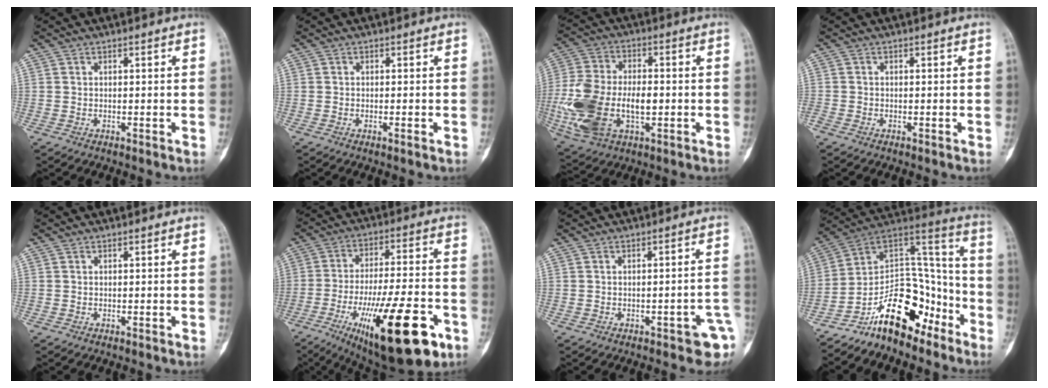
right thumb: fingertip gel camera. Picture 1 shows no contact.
{"total": 1.0, "force": [-0.4, 0.1, 0.9], "torque": [-0.018, 0.000, -0.005]}
{"total": 17.8, "force": [-3.1, 10.5, 14.1], "torque": [-0.295, 0.012, -0.046]}
{"total": 0.5, "force": [-0.3, 0.2, 0.4], "torque": [-0.015, -0.005, -0.014]}
{"total": 0.0}
{"total": 24.7, "force": [-10.5, 7.9, 20.9], "torque": [-0.316, 0.034, -0.151]}
{"total": 6.1, "force": [-2.5, 2.3, 5.1], "torque": [-0.047, 0.016, -0.026]}
{"total": 18.4, "force": [-11.3, 9.8, 10.6], "torque": [-0.129, 0.125, -0.195]}